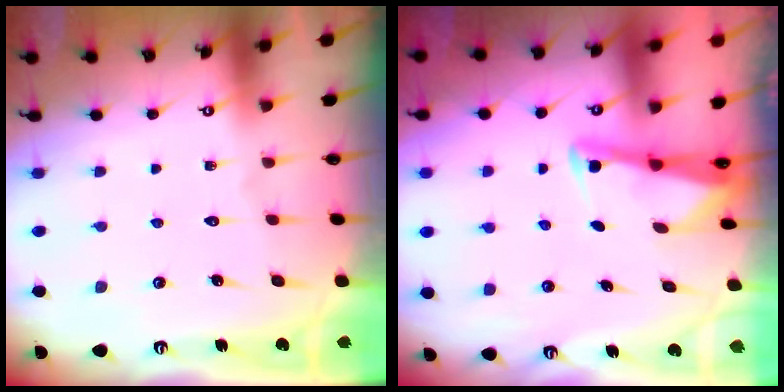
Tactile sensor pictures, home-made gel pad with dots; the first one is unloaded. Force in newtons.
{"total": 2.7, "press": 2.7, "slide": 0.2}